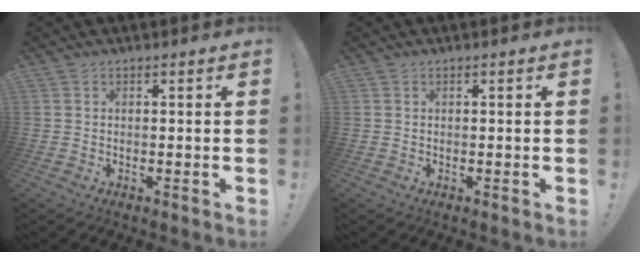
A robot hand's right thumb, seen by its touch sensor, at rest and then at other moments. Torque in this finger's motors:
{"motor_torque": [-0.12, 0.02, -0.20, 0.10, 0.06]}